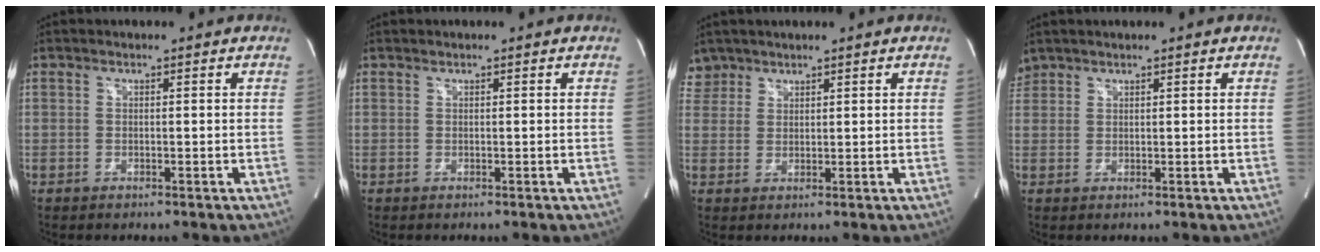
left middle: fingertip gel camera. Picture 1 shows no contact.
{"total": 0.0}
{"total": 3.2, "force": [2.6, 1.7, -0.5], "torque": [0.014, 0.009, 0.052]}
{"total": 2.0, "force": [1.8, 0.8, -0.1], "torque": [-0.003, 0.015, 0.039]}